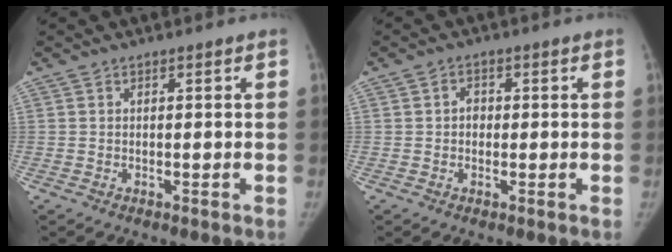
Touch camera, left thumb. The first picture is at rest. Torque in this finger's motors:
{"motor_torque": [-0.30, 0.19, -0.41, 0.30, -0.02]}